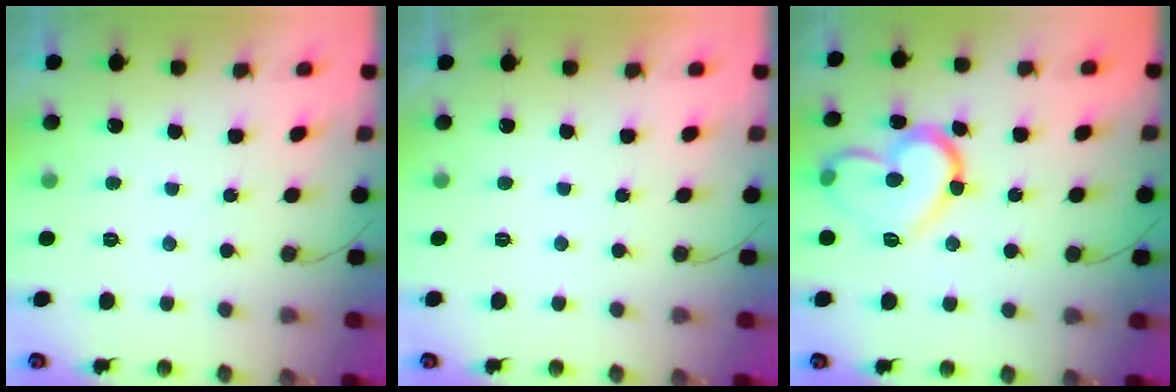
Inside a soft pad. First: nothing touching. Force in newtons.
{"total": 1.8, "press": 1.8, "slide": 0.1}
{"total": 16.5, "press": 16.5, "slide": 0.8}